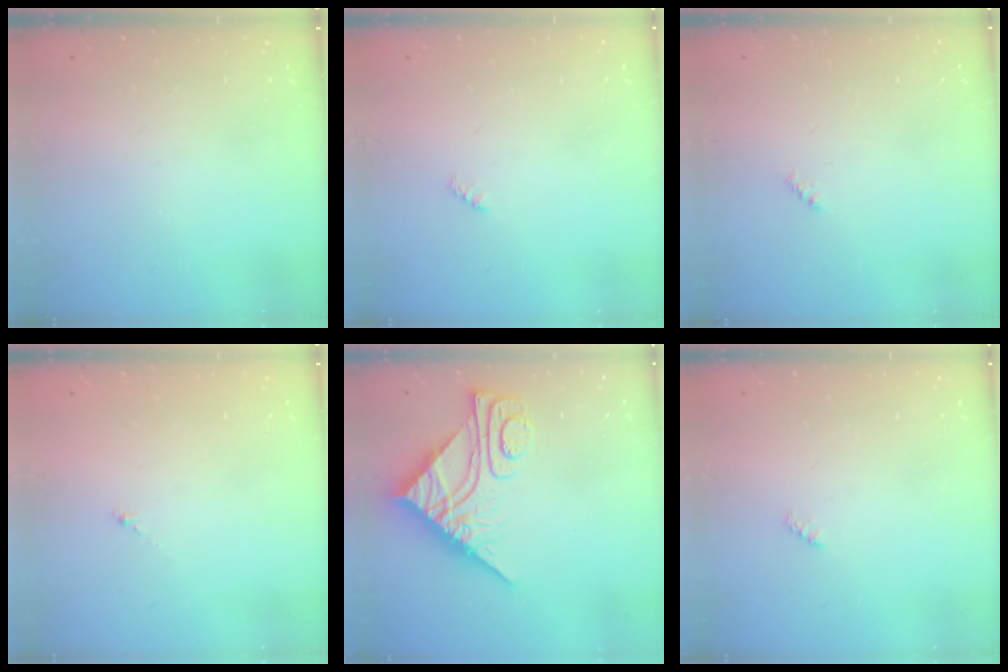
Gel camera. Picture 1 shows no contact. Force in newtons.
{"total": 2.3, "press": 2.2, "slide": 0.5}
{"total": 2.4, "press": 2.4, "slide": 0.5}
{"total": 0.0}
{"total": 13.7, "press": 13.7, "slide": 1.2}
{"total": 2.3, "press": 2.2, "slide": 0.5}